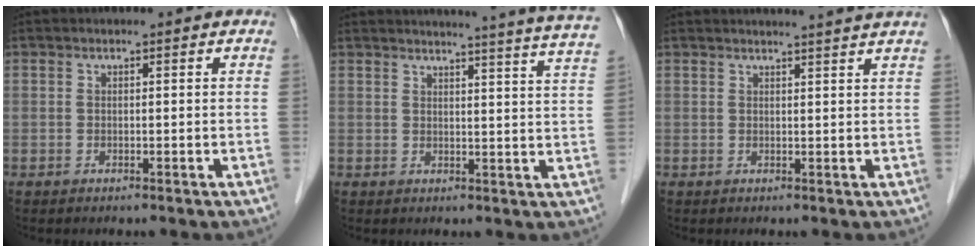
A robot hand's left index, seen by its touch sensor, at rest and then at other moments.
{"total": 16.8, "force": [16.0, -1.8, 4.9], "torque": [-0.073, -0.084, 0.172]}
{"total": 6.9, "force": [6.6, -1.1, 1.9], "torque": [-0.019, 0.001, 0.063]}